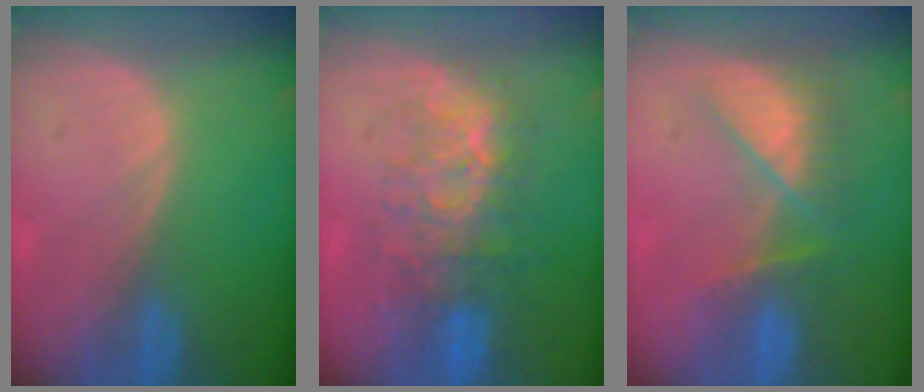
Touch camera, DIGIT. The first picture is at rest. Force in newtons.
{"total": 8.9, "press": 8.3, "slide": 3.3}
{"total": 8.2, "press": 7.0, "slide": 4.3}